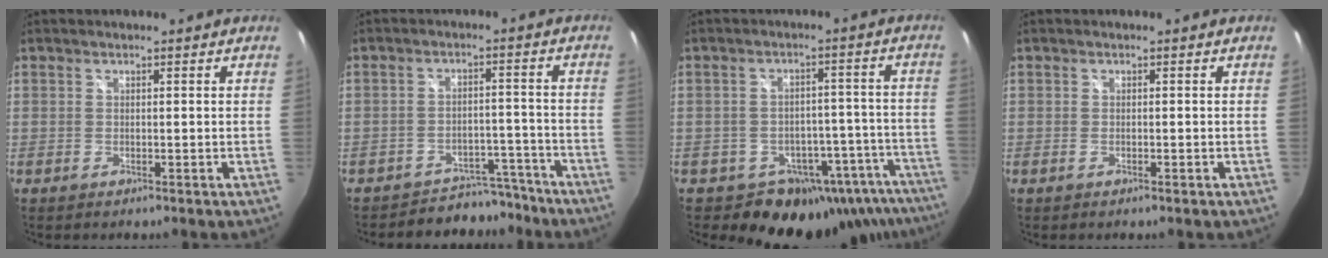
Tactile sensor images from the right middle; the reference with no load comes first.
{"total": 8.1, "force": [-7.6, 2.7, 0.2], "torque": [0.001, 0.024, -0.103]}
{"total": 17.0, "force": [-13.4, 9.9, 3.6], "torque": [-0.042, 0.057, -0.150]}
{"total": 0.6, "force": [-0.4, 0.1, 0.5], "torque": [-0.009, 0.000, -0.008]}